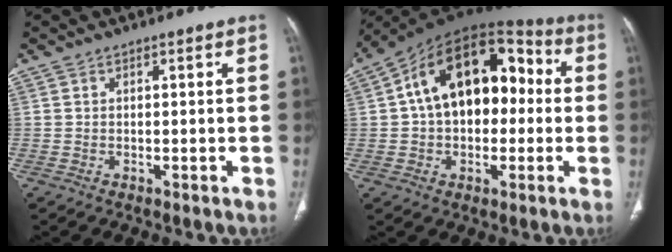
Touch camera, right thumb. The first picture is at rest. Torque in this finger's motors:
{"motor_torque": [-0.89, 2.26, 0.58, -0.01, 0.35]}